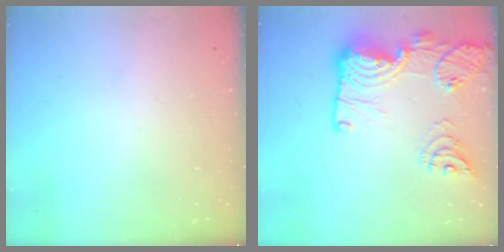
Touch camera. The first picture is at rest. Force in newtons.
{"total": 25.2, "press": 24.5, "slide": 5.9}